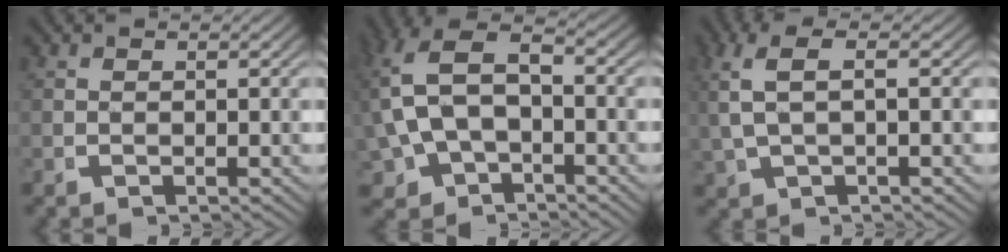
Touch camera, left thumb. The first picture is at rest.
{"total": 9.3, "force": [-0.8, 6.8, 6.3], "torque": [-0.157, -0.031, 0.002]}
{"total": 4.2, "force": [1.0, 1.9, 3.7], "torque": [-0.097, 0.005, 0.027]}